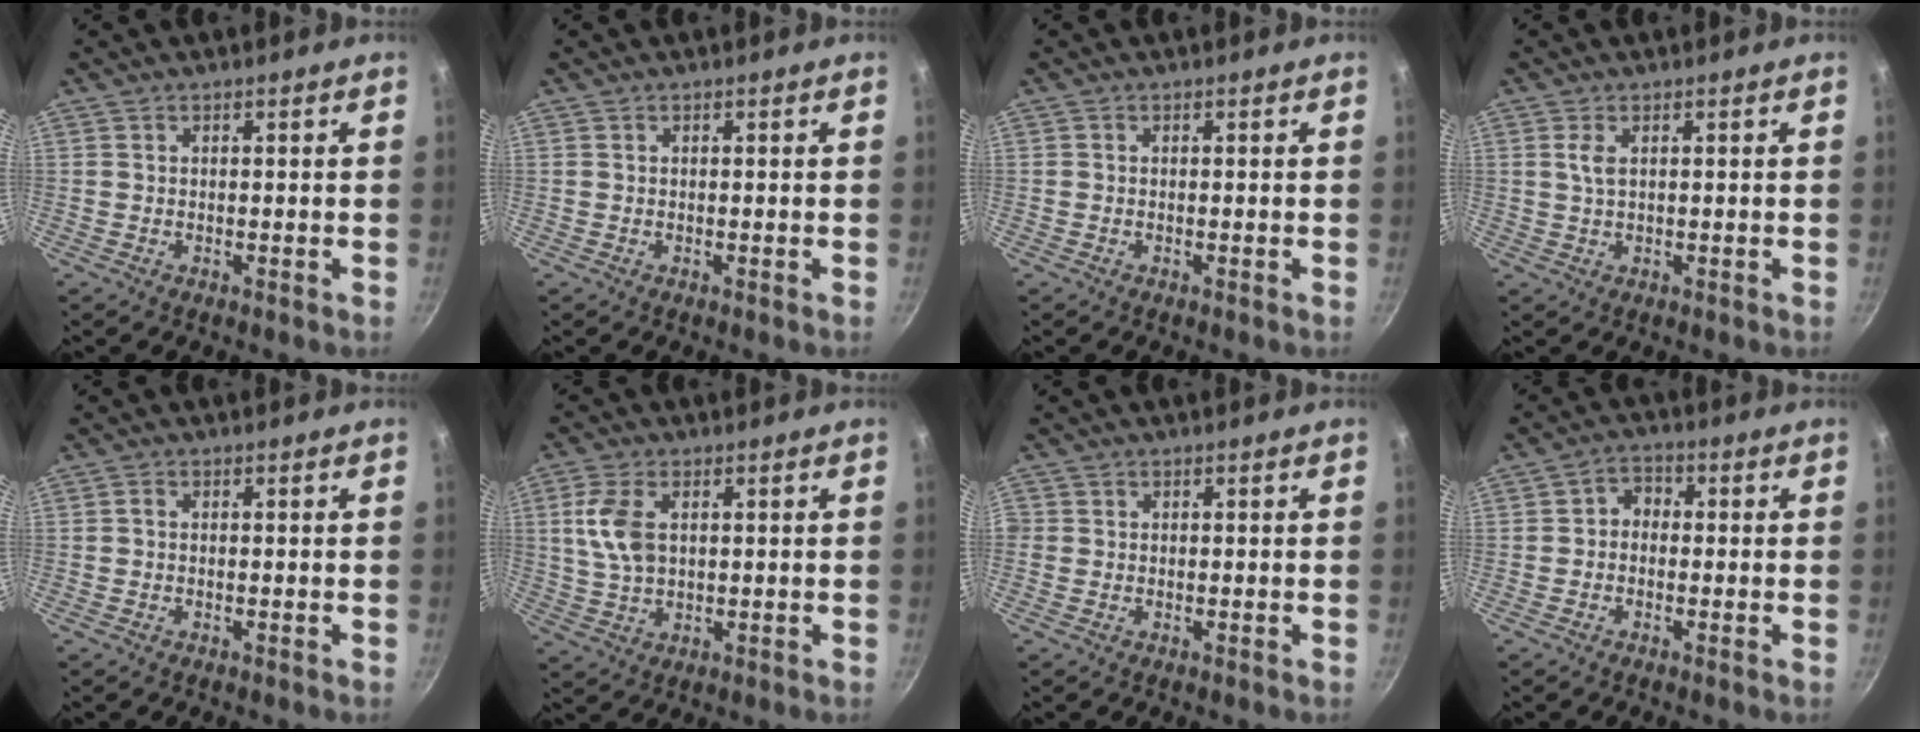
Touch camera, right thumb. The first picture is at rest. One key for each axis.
{"total": 0.0}
{"total": 0.0}
{"total": 2.3, "fx": 0.7, "fy": 1.0, "fz": 1.9, "tx": -0.037, "ty": -0.003, "tz": 0.014}
{"total": 0.7, "fx": -0.2, "fy": 0.4, "fz": 0.5, "tx": -0.013, "ty": 0.005, "tz": -0.006}
{"total": 8.0, "fx": 1.7, "fy": 4.8, "fz": 6.2, "tx": -0.122, "ty": -0.001, "tz": 0.033}
{"total": 0.9, "fx": -0.2, "fy": 0.9, "fz": 0.2, "tx": -0.002, "ty": 0.001, "tz": -0.007}
{"total": 3.5, "fx": -0.5, "fy": 2.9, "fz": 1.9, "tx": -0.013, "ty": 0.015, "tz": -0.020}